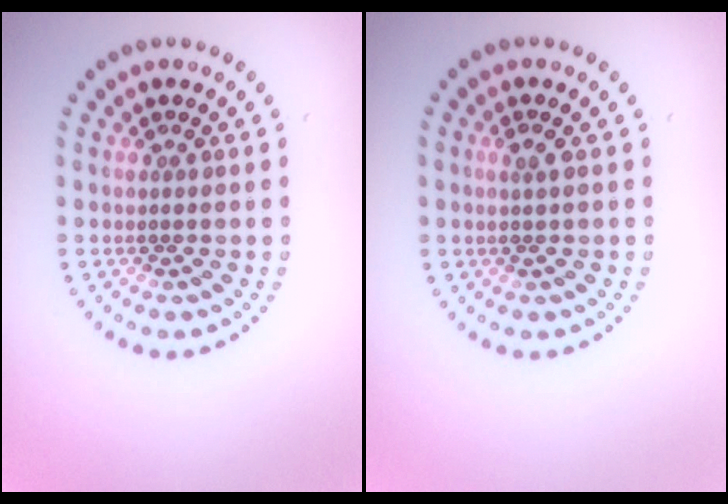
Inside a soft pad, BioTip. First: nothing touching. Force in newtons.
{"total": 0.9, "press": 0.8, "slide": 0.5}